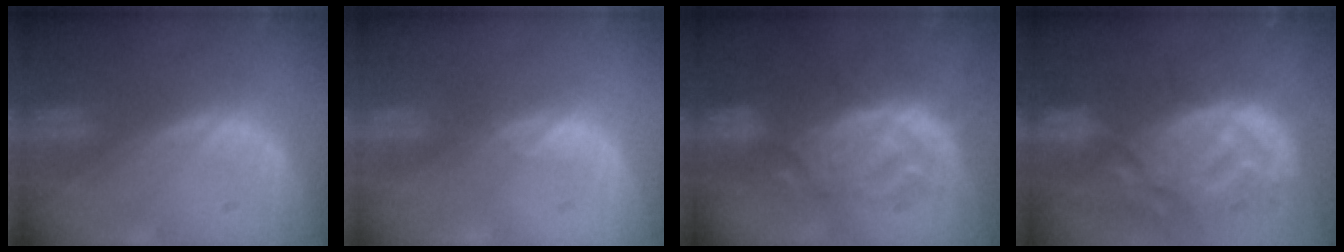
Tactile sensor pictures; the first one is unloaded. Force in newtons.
{"total": 0.7, "press": 0.7, "slide": 0.2}
{"total": 9.3, "press": 9.1, "slide": 1.9}
{"total": 13.4, "press": 11.7, "slide": 6.6}